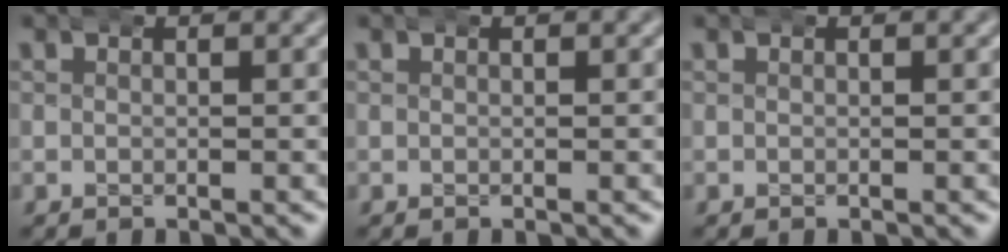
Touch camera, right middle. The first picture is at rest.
{"total": 0.0}
{"total": 0.0}